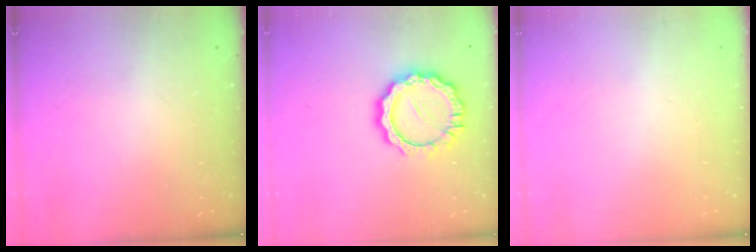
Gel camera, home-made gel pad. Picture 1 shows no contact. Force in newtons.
{"total": 12.8, "press": 12.8, "slide": 1.0}
{"total": 0.0}